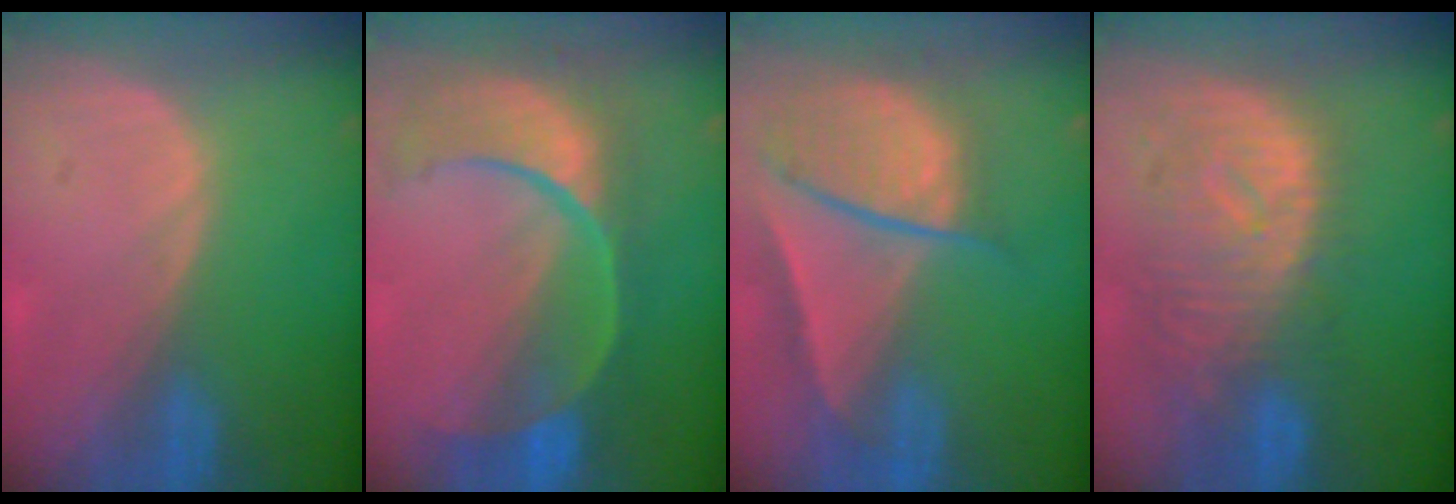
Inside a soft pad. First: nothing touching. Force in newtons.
{"total": 12.0, "press": 9.7, "slide": 7.0}
{"total": 9.3, "press": 8.1, "slide": 4.7}
{"total": 10.9, "press": 9.8, "slide": 4.8}